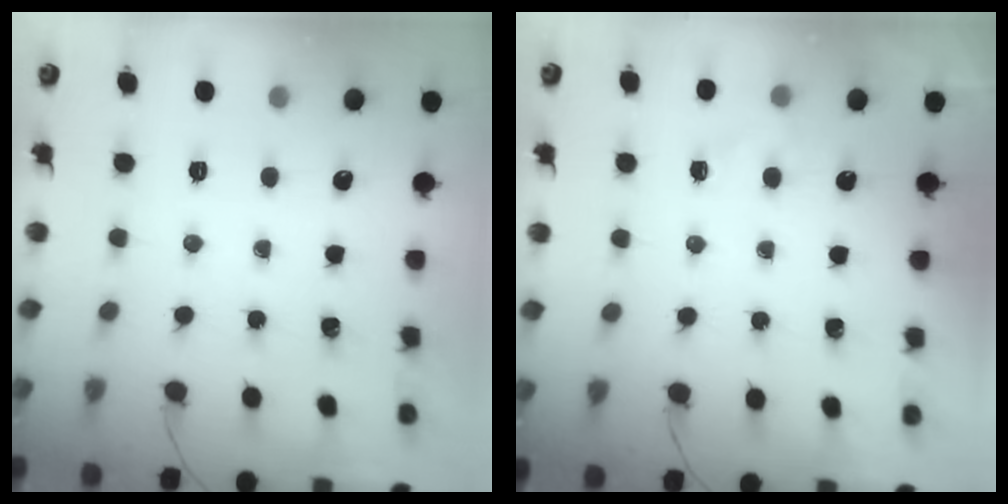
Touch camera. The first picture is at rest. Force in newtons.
{"total": 4.1, "press": 3.9, "slide": 1.4}